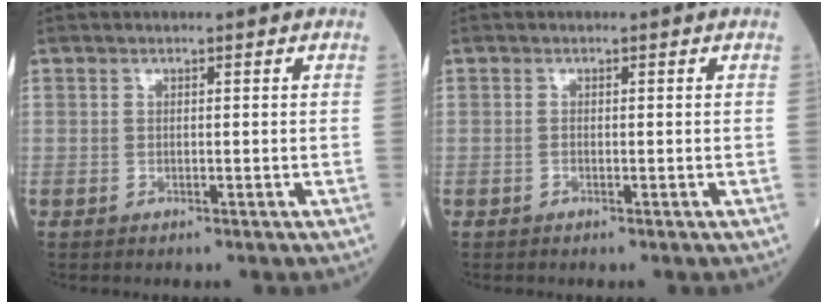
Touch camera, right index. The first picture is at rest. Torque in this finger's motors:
{"motor_torque": [-0.14, 0.09, 0.11, 0.01]}